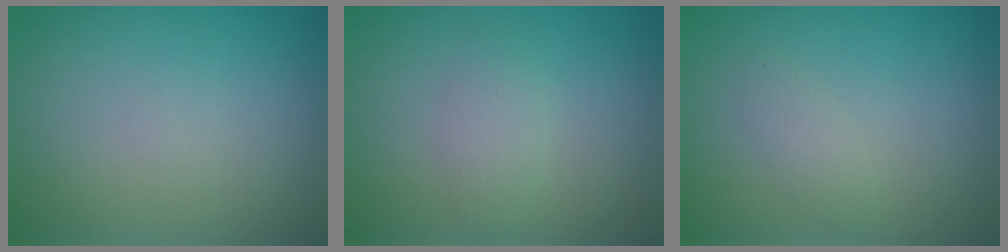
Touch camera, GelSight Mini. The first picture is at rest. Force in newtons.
{"total": 1.6, "press": 1.6, "slide": 0.2}
{"total": 1.1, "press": 1.1, "slide": 0.0}